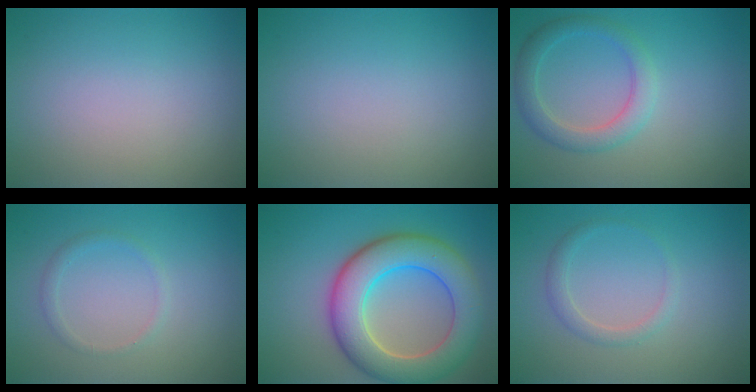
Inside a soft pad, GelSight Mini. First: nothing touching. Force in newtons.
{"total": 0.0}
{"total": 3.0, "press": 3.0, "slide": 0.1}
{"total": 1.1, "press": 1.1, "slide": 0.0}
{"total": 8.8, "press": 8.8, "slide": 0.7}
{"total": 1.5, "press": 1.5, "slide": 0.1}